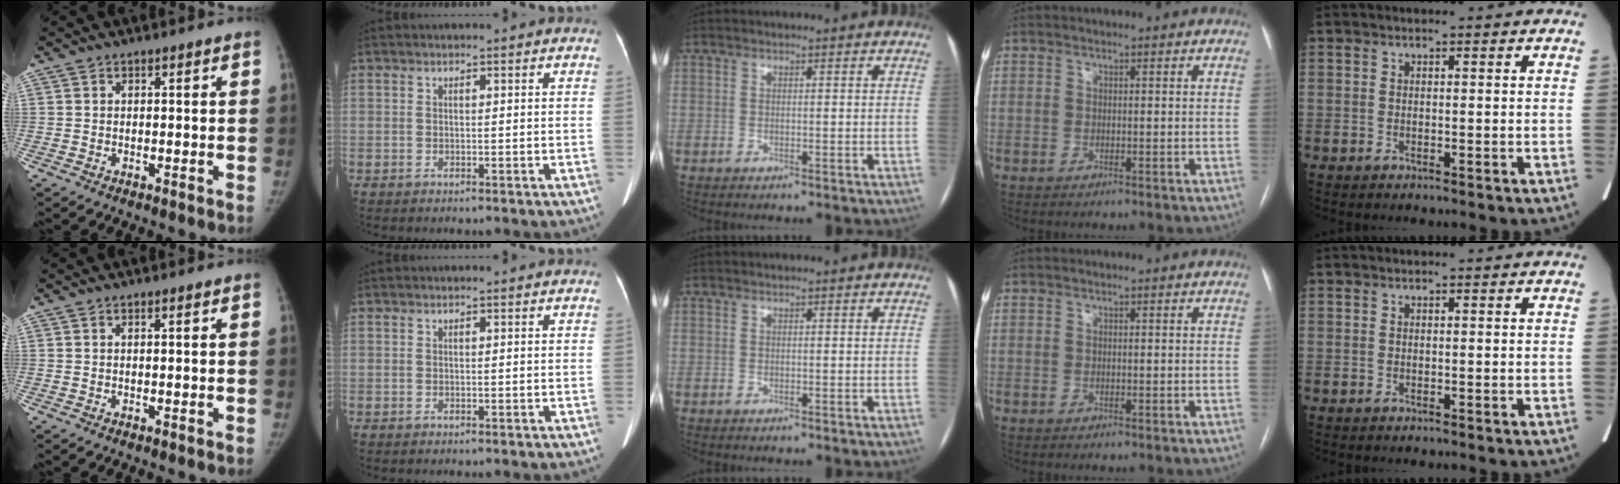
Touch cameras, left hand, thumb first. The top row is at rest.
{}